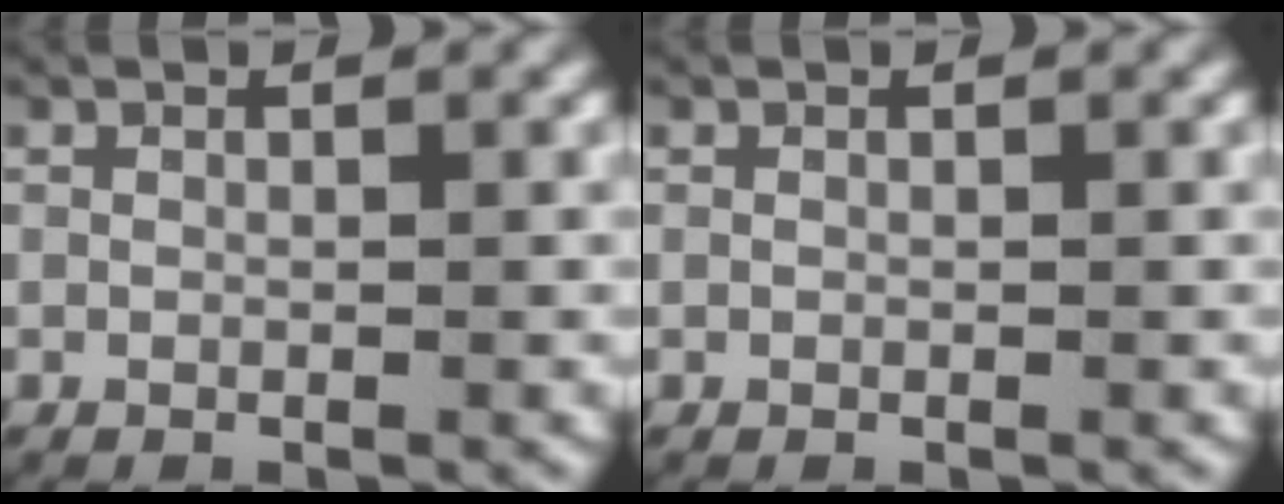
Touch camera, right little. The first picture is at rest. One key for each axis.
{"total": 0.0}